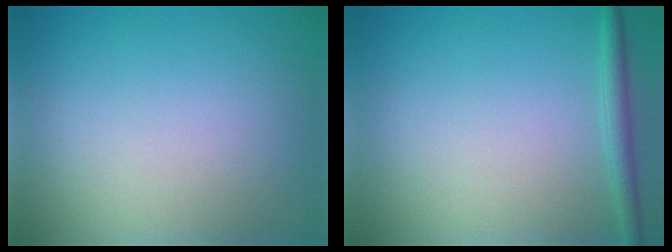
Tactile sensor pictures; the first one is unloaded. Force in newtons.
{"total": 1.7, "press": 1.7, "slide": 0.1}